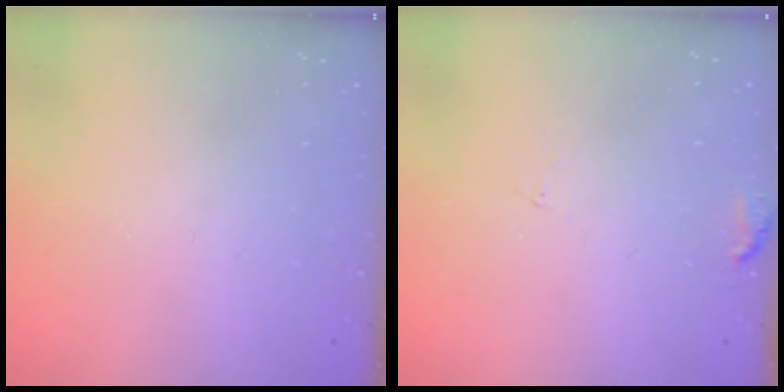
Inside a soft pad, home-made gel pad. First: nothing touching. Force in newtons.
{"total": 7.3, "press": 7.3, "slide": 0.7}